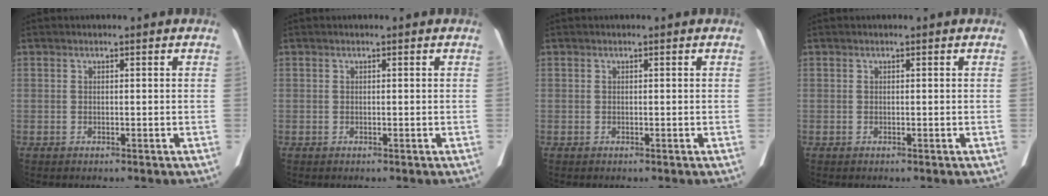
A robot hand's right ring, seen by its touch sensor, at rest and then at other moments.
{"total": 0.0}
{"total": 0.0}
{"total": 0.0}